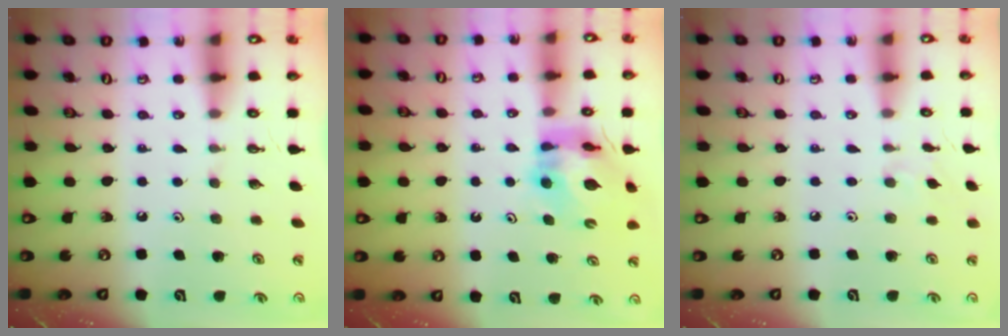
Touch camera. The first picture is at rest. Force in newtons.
{"total": 11.1, "press": 11.1, "slide": 1.2}
{"total": 2.2, "press": 2.2, "slide": 0.5}